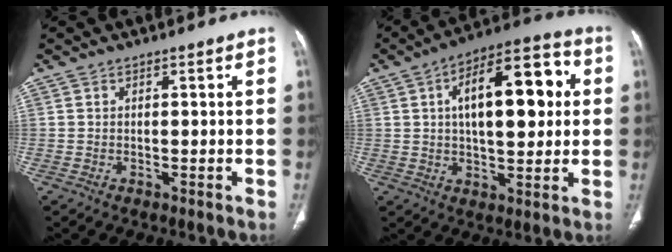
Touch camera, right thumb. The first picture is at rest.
{"total": 17.9, "force": [3.5, 8.2, 15.5], "torque": [-0.204, 0.023, 0.046]}